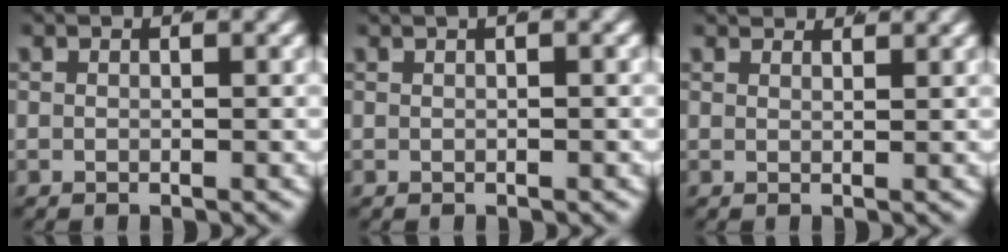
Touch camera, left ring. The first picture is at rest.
{"total": 1.0, "force": [0.6, 0.0, 0.7], "torque": [0.000, 0.014, 0.006]}
{"total": 2.4, "force": [2.3, -0.4, 0.5], "torque": [0.001, -0.002, 0.038]}